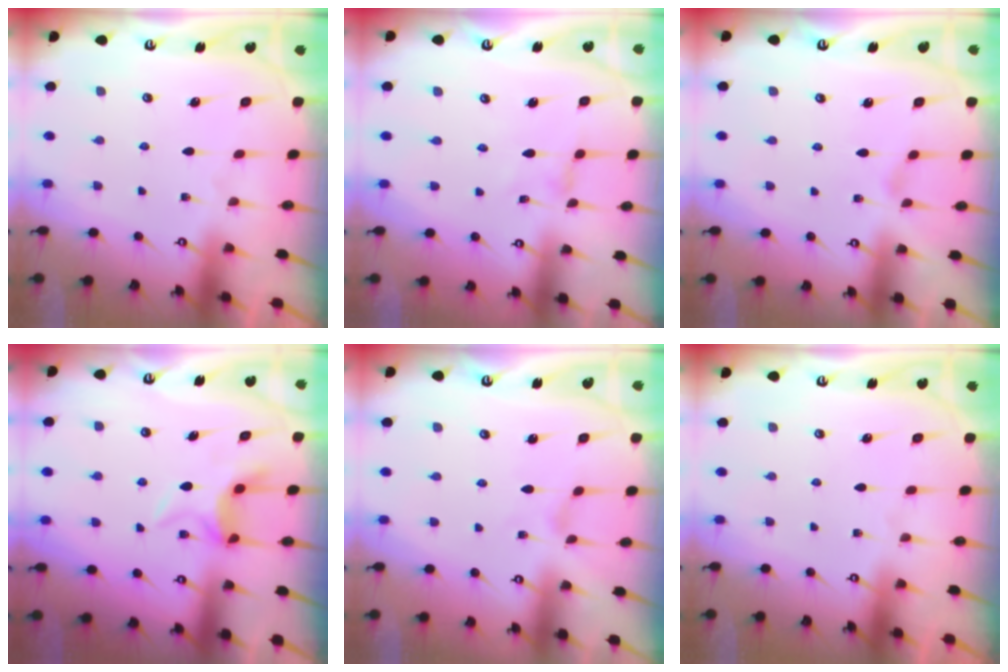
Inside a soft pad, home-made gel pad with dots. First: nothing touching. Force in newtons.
{"total": 0.0}
{"total": 0.0}
{"total": 6.5, "press": 6.5, "slide": 0.2}
{"total": 0.0}
{"total": 0.0}